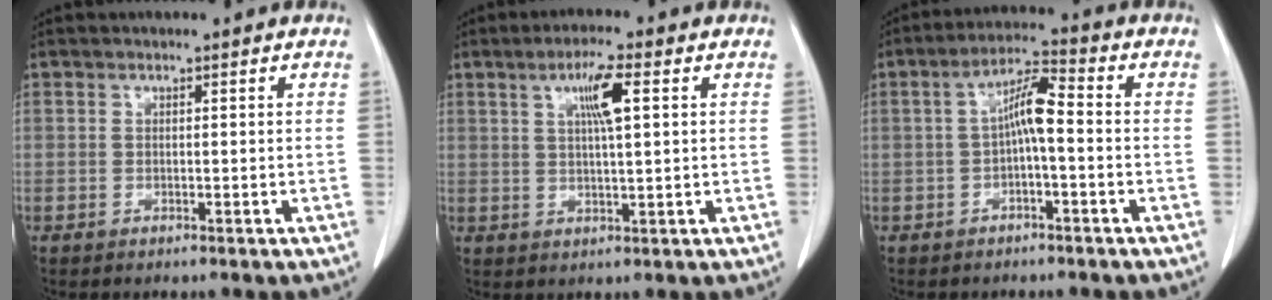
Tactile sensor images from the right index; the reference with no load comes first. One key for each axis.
{"total": 5.7, "fx": 2.0, "fy": 0.4, "fz": 5.4, "tx": -0.098, "ty": 0.002, "tz": 0.034}
{"total": 6.1, "fx": -0.4, "fy": 1.2, "fz": 5.9, "tx": -0.114, "ty": 0.022, "tz": -0.010}